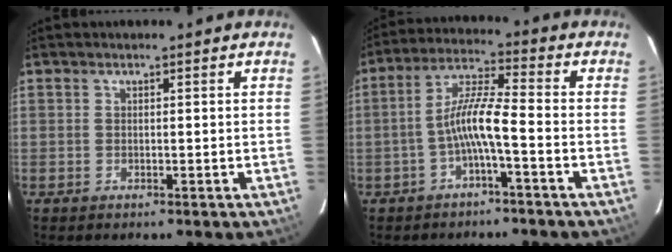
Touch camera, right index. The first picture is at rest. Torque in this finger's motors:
{"motor_torque": [1.13, -0.43, 0.66, 0.15]}